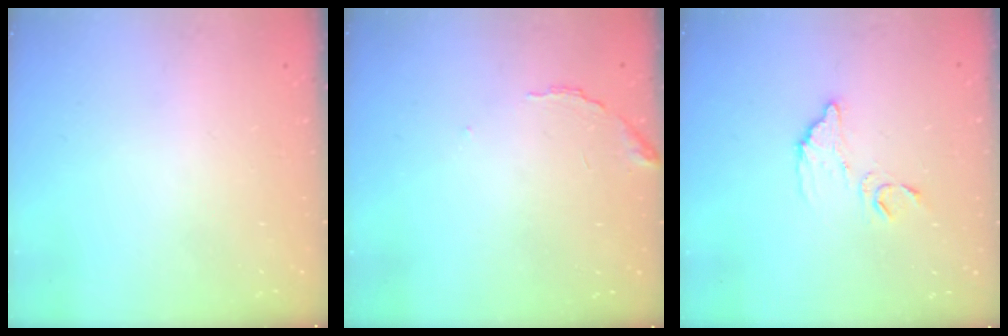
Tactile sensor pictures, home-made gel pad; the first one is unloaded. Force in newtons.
{"total": 8.1, "press": 8.1, "slide": 0.4}
{"total": 10.1, "press": 10.1, "slide": 0.4}